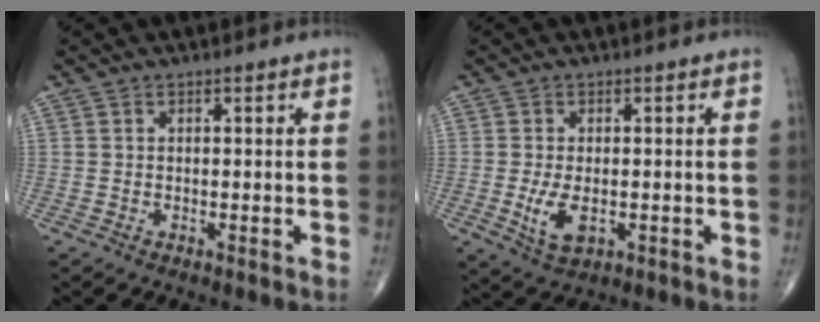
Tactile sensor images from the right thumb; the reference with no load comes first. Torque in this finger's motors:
{"motor_torque": [0.02, 0.16, 0.35, 0.24, 0.16]}